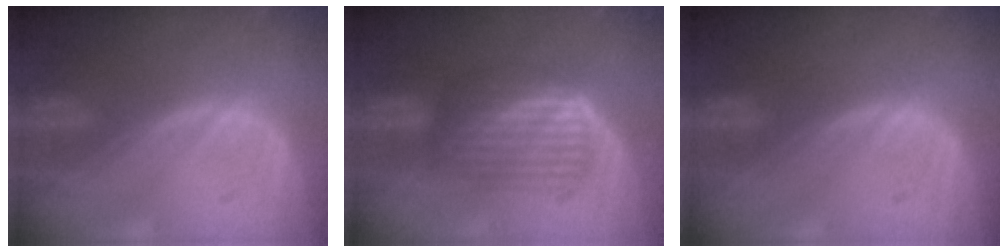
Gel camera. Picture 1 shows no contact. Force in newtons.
{"total": 7.0, "press": 5.9, "slide": 3.8}
{"total": 0.0}